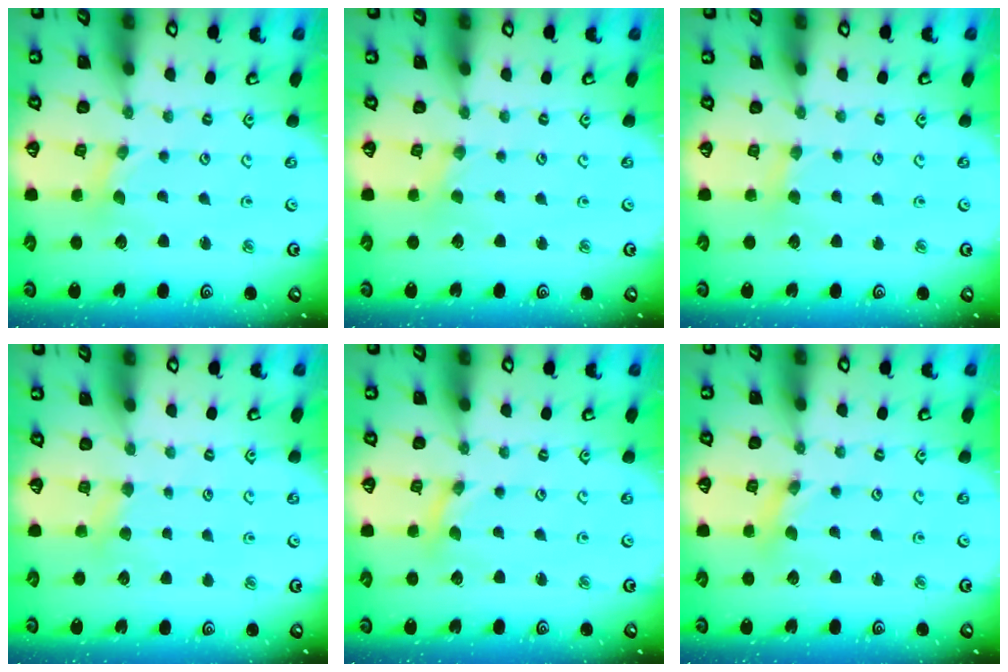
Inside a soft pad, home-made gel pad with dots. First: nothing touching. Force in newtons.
{"total": 0.0}
{"total": 2.7, "press": 2.7, "slide": 0.4}
{"total": 3.3, "press": 3.2, "slide": 0.5}
{"total": 0.0}
{"total": 1.2, "press": 1.2, "slide": 0.3}